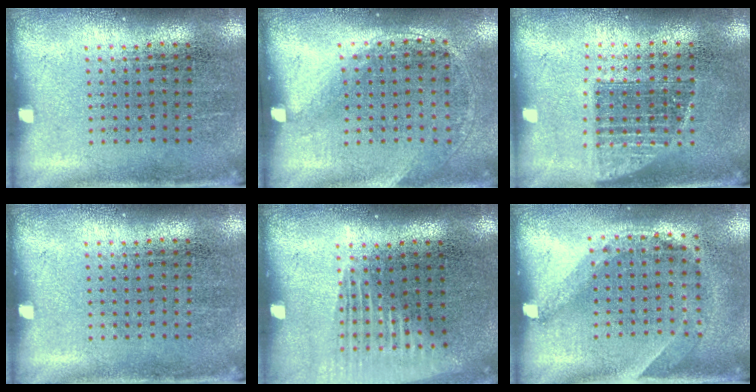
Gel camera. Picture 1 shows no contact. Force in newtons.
{"total": 1.4, "press": 0.9, "slide": 1.0}
{"total": 1.2, "press": 1.0, "slide": 0.7}
{"total": 0.0}
{"total": 1.3, "press": 1.2, "slide": 0.6}
{"total": 1.4, "press": 1.1, "slide": 0.9}